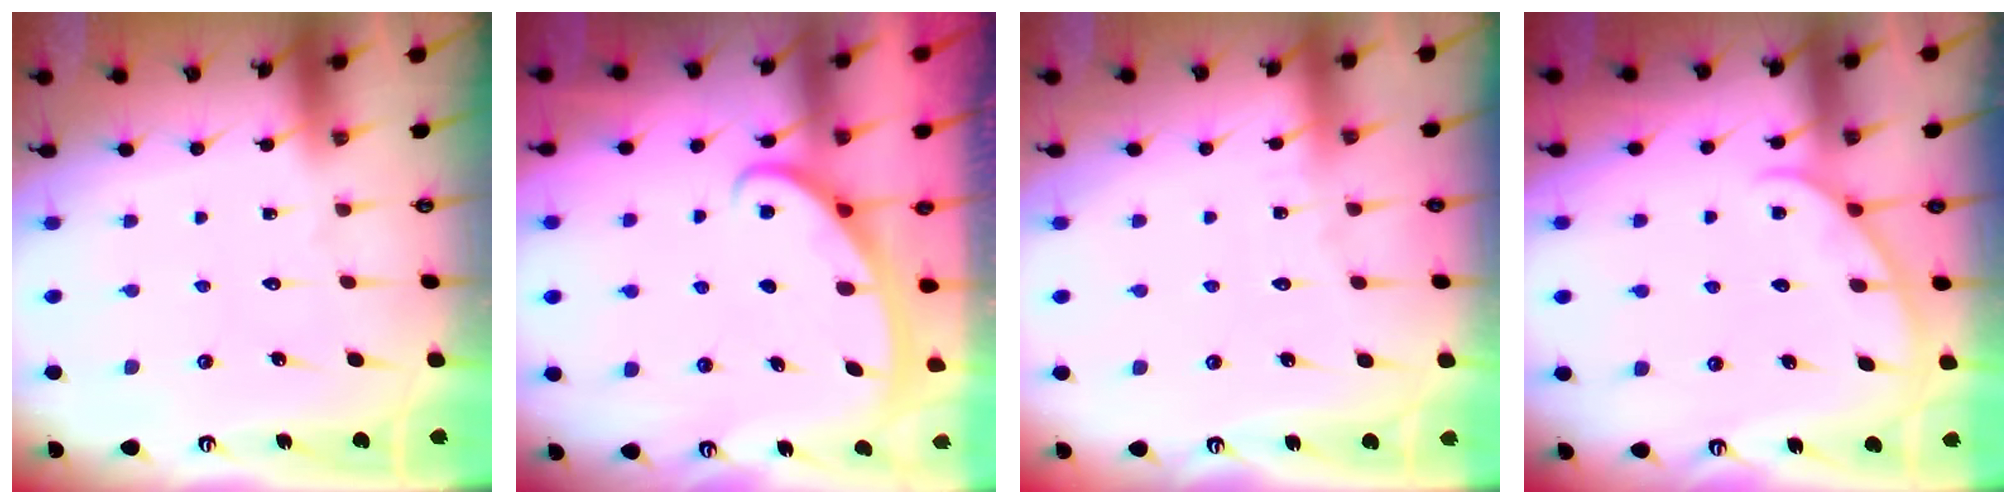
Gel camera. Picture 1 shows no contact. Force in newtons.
{"total": 2.8, "press": 2.8, "slide": 0.4}
{"total": 2.9, "press": 2.8, "slide": 0.3}
{"total": 4.7, "press": 4.7, "slide": 0.4}